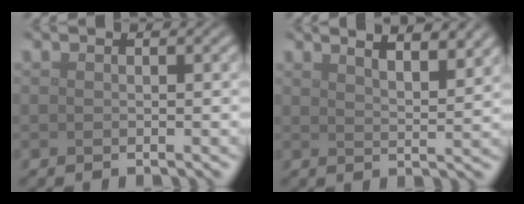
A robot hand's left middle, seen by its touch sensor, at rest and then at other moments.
{"total": 7.3, "force": [5.2, 2.5, 4.4], "torque": [-0.029, 0.028, 0.041]}